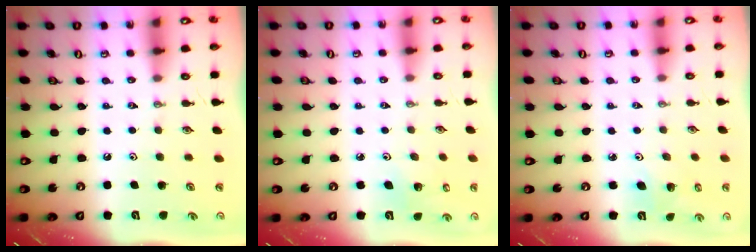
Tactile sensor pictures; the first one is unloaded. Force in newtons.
{"total": 3.5, "press": 3.3, "slide": 1.1}
{"total": 3.5, "press": 3.2, "slide": 1.4}